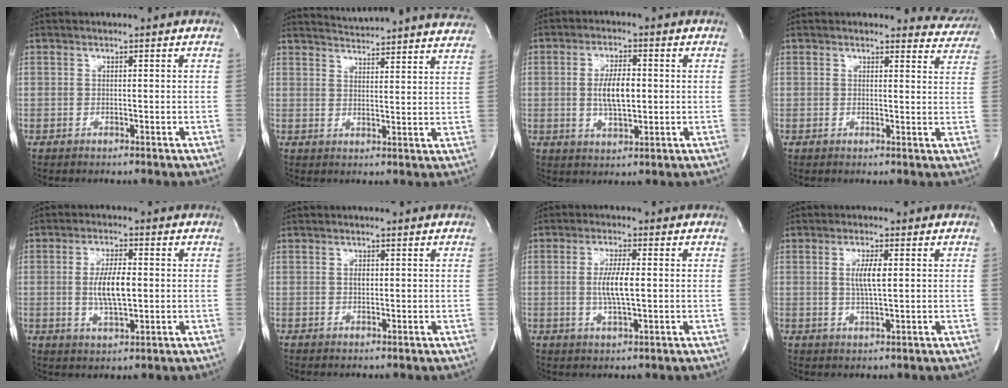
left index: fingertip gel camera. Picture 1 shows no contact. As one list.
[{"total": 19.9, "force": [19.2, 0.9, 5.0], "torque": [-0.077, -0.059, 0.229]}, {"total": 6.4, "force": [0.2, 2.3, 6.0], "torque": [-0.117, 0.001, 0.004]}, {"total": 5.7, "force": [5.5, 1.5, -0.8], "torque": [0.030, -0.032, 0.029]}, {"total": 6.9, "force": [0.0, 2.0, 6.6], "torque": [-0.133, -0.002, 0.003]}, {"total": 1.0, "force": [0.2, 0.6, 0.8], "torque": [-0.016, 0.000, 0.004]}, {"total": 5.4, "force": [0.0, 0.9, 5.3], "torque": [-0.111, -0.003, -0.001]}, {"total": 4.2, "force": [0.7, 0.6, 4.1], "torque": [-0.080, -0.003, 0.012]}]